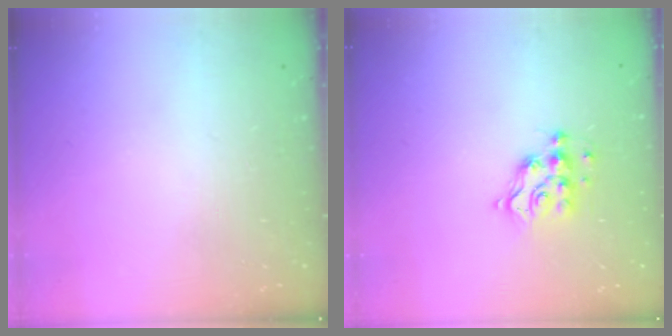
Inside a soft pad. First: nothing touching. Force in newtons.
{"total": 8.6, "press": 8.6, "slide": 0.5}